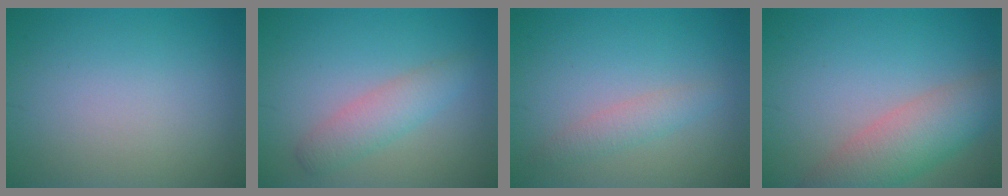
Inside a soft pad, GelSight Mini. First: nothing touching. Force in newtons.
{"total": 2.9, "press": 2.9, "slide": 0.1}
{"total": 1.9, "press": 1.9, "slide": 0.1}
{"total": 5.7, "press": 5.7, "slide": 0.3}